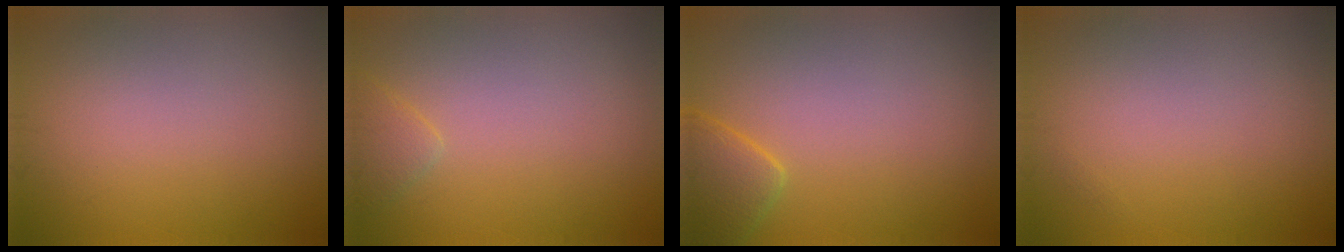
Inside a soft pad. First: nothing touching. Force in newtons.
{"total": 1.4, "press": 1.4, "slide": 0.2}
{"total": 2.4, "press": 2.4, "slide": 0.3}
{"total": 0.0}